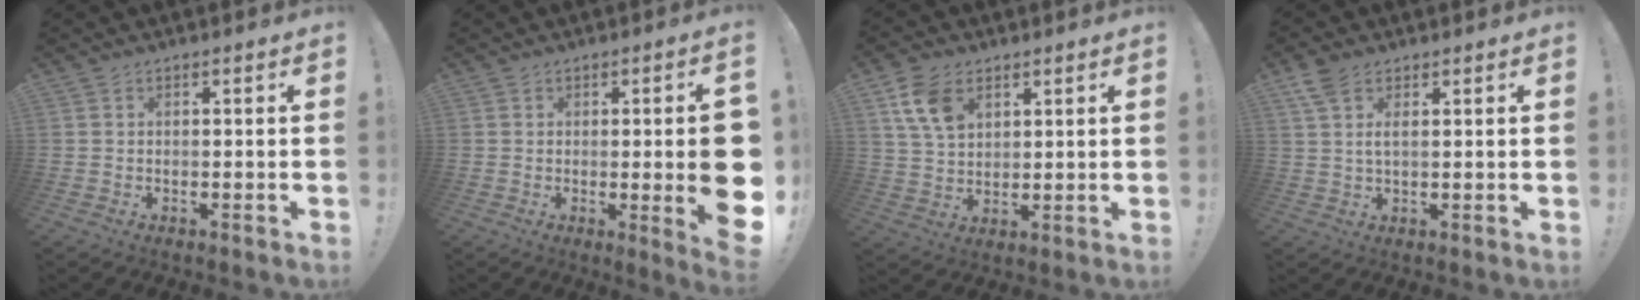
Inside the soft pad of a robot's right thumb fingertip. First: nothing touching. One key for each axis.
{"total": 11.4, "fx": -1.1, "fy": 1.1, "fz": 11.3, "tx": -0.142, "ty": -0.014, "tz": -0.013}
{"total": 10.0, "fx": 4.7, "fy": 6.7, "fz": 5.9, "tx": -0.100, "ty": -0.012, "tz": 0.090}
{"total": 4.3, "fx": 2.4, "fy": 1.8, "fz": 3.1, "tx": -0.063, "ty": -0.003, "tz": 0.045}